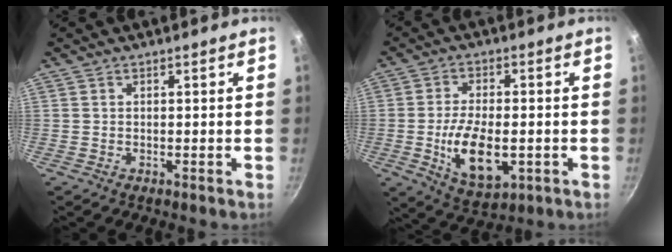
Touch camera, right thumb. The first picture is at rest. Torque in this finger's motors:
{"motor_torque": [-0.08, 0.62, 0.97, 0.11, 0.18]}